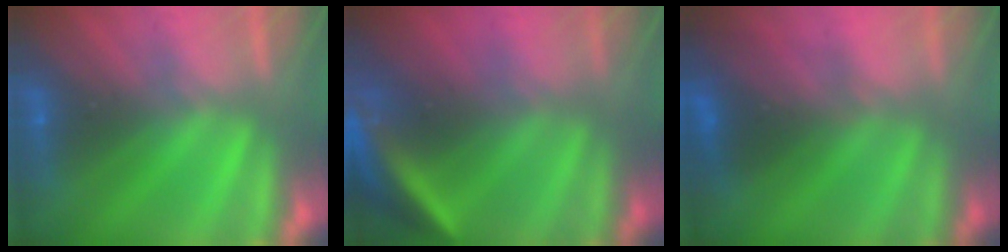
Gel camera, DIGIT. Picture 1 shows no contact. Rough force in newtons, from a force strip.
{"total": 4.2}
{"total": 2.1}